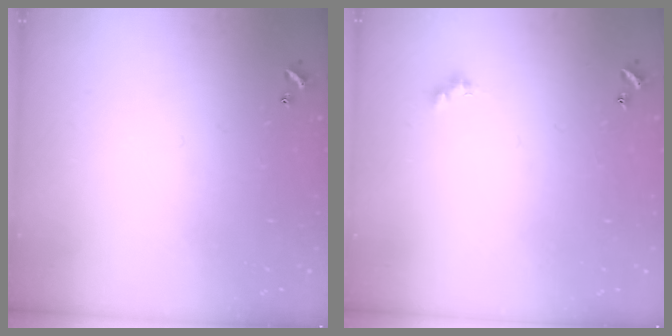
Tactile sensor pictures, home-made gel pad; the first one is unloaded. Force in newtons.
{"total": 3.0, "press": 2.9, "slide": 0.5}